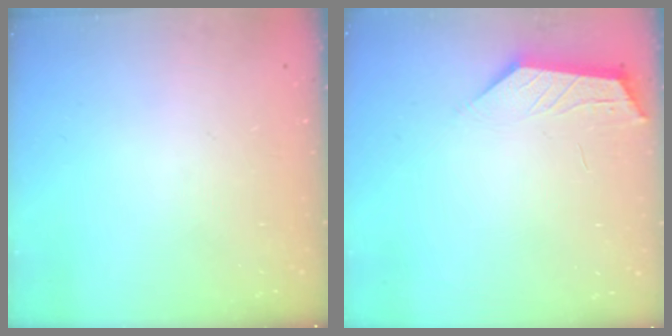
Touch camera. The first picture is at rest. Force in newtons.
{"total": 1.6, "press": 1.6, "slide": 0.4}